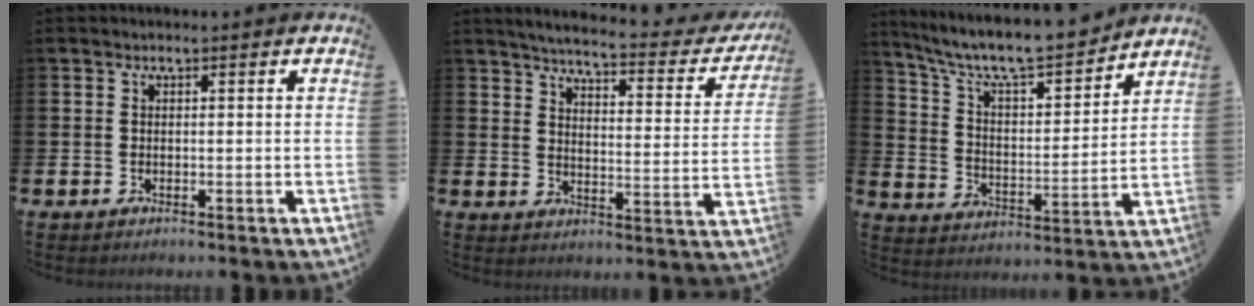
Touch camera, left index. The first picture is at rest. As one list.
[{"total": 4.4, "force": [4.0, 0.5, 1.8], "torque": [-0.049, -0.036, 0.058]}, {"total": 8.7, "force": [8.0, 1.5, 2.9], "torque": [-0.090, -0.062, 0.136]}]